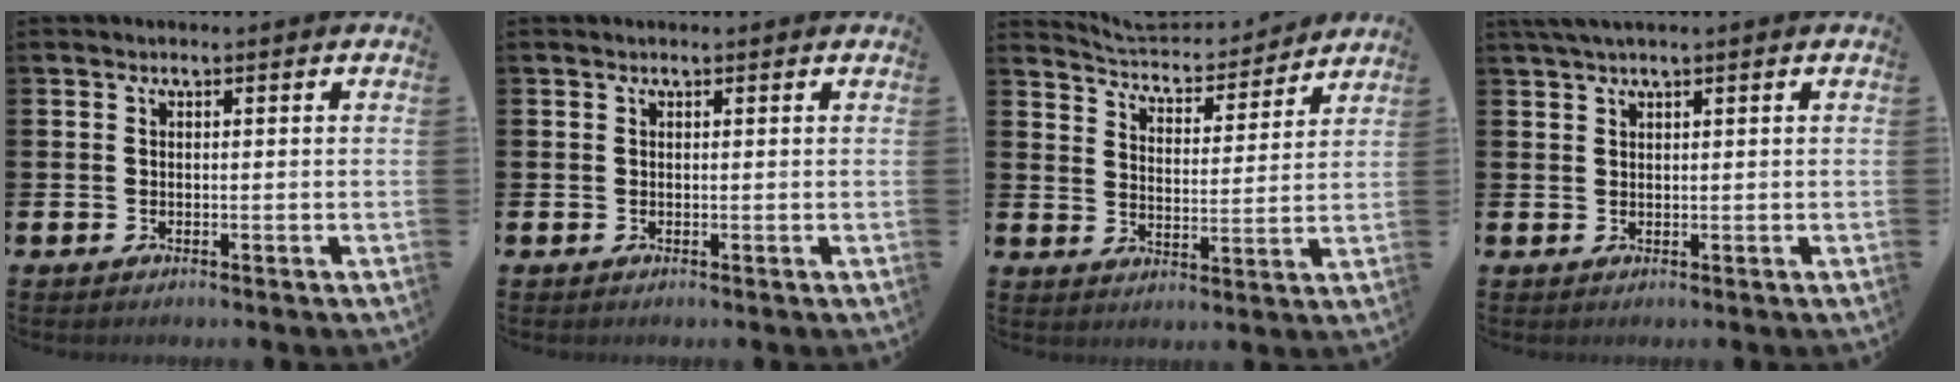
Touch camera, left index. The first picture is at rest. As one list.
[{"total": 0.0}, {"total": 5.2, "force": [5.1, 1.1, 0.4], "torque": [-0.036, -0.044, 0.085]}, {"total": 1.9, "force": [1.5, 0.0, 1.2], "torque": [-0.030, 0.005, 0.029]}]